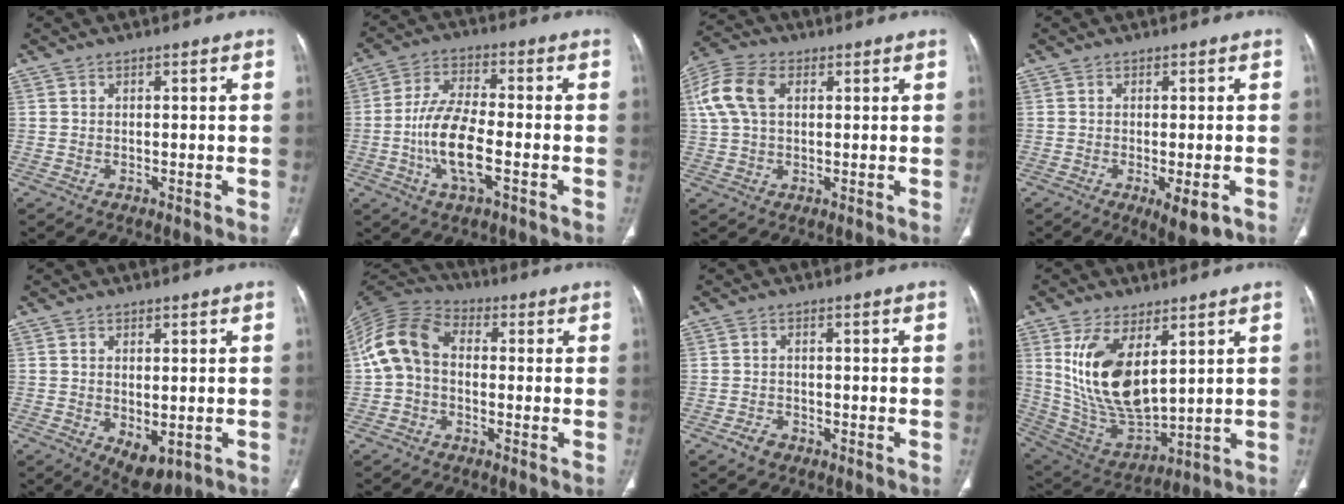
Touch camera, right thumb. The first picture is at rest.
{"total": 11.4, "force": [-3.0, 4.2, 10.1], "torque": [-0.205, 0.014, -0.061]}
{"total": 9.3, "force": [2.5, 5.9, 6.8], "torque": [-0.149, 0.020, 0.047]}
{"total": 5.7, "force": [-2.1, 1.8, 4.9], "torque": [-0.071, -0.012, -0.023]}
{"total": 5.5, "force": [-1.2, 2.9, 4.5], "torque": [-0.062, -0.010, 0.000]}
{"total": 10.7, "force": [-0.1, 7.6, 7.6], "torque": [-0.146, 0.030, -0.017]}
{"total": 2.0, "force": [-1.3, 1.3, 0.8], "torque": [-0.017, 0.008, -0.019]}
{"total": 16.5, "force": [5.7, 7.9, 13.3], "torque": [-0.241, -0.028, 0.134]}